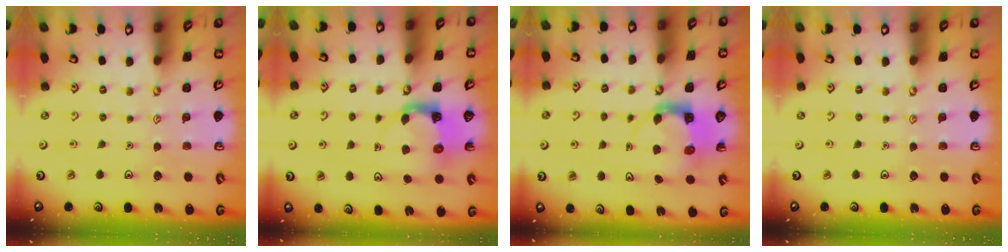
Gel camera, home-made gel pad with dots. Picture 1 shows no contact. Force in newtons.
{"total": 4.0, "press": 3.9, "slide": 0.6}
{"total": 3.7, "press": 3.6, "slide": 0.5}
{"total": 0.0}